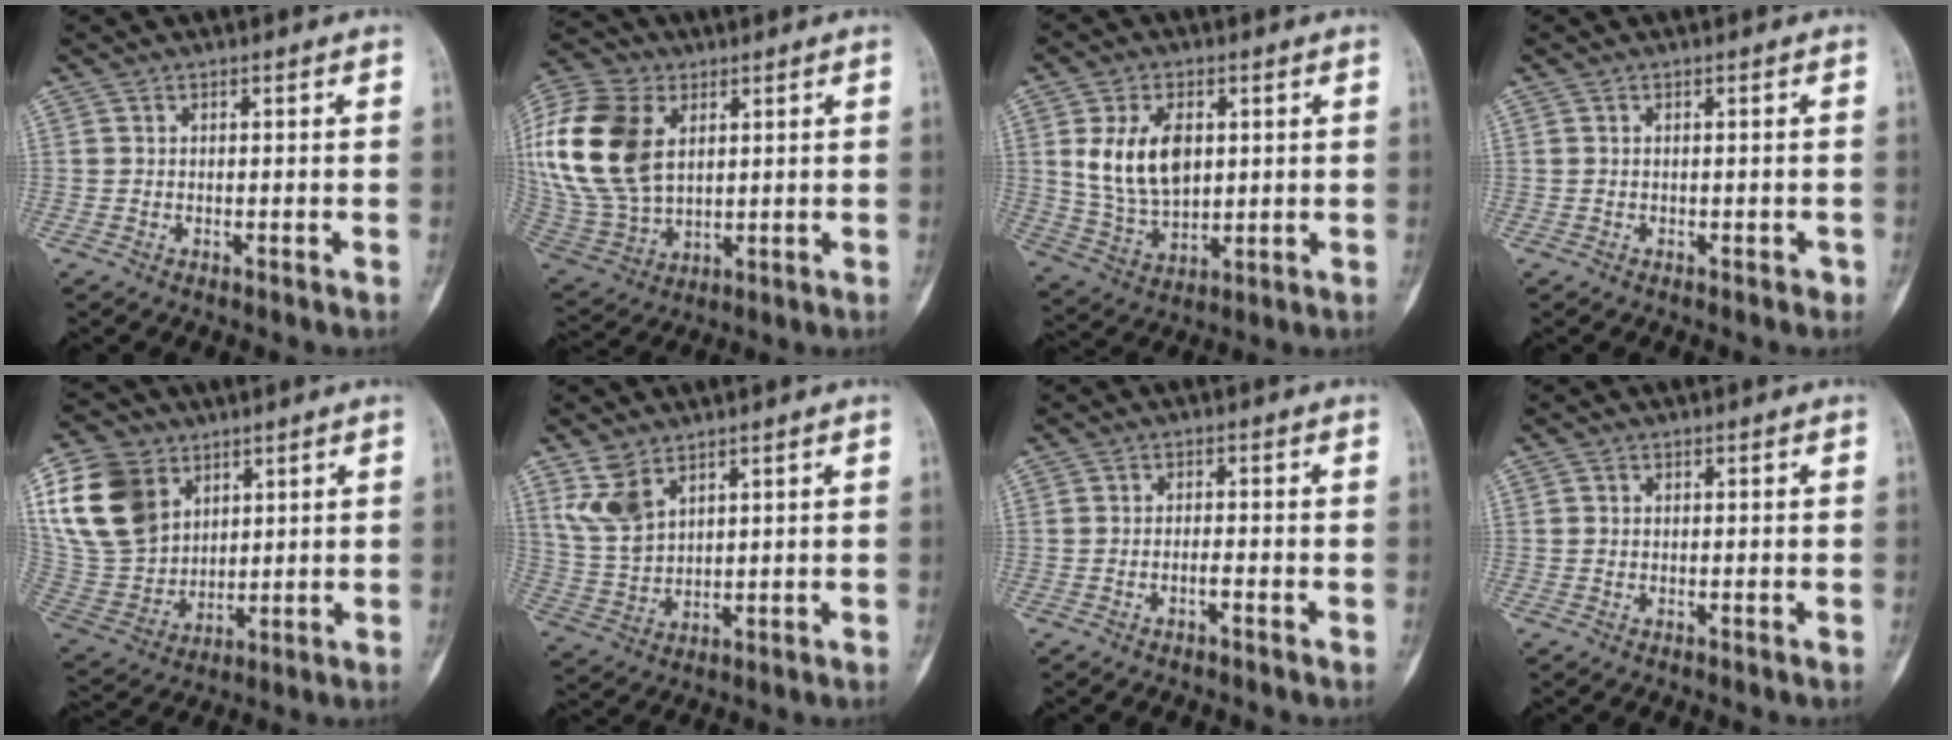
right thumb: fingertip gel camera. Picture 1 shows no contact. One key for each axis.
{"total": 23.6, "fx": 6.0, "fy": 15.9, "fz": 16.4, "tx": -0.373, "ty": -0.002, "tz": 0.121}
{"total": 12.4, "fx": 2.7, "fy": 7.8, "fz": 9.3, "tx": -0.154, "ty": -0.012, "tz": 0.062}
{"total": 0.6, "fx": -0.3, "fy": 0.4, "fz": 0.3, "tx": 0.003, "ty": 0.002, "tz": -0.004}
{"total": 18.1, "fx": 7.2, "fy": 13.5, "fz": 9.6, "tx": -0.180, "ty": -0.014, "tz": 0.152}
{"total": 7.4, "fx": 4.5, "fy": 4.1, "fz": 4.2, "tx": -0.078, "ty": -0.016, "tz": 0.105}
{"total": 1.5, "fx": -1.0, "fy": 0.4, "fz": 1.1, "tx": -0.018, "ty": 0.010, "tz": -0.018}
{"total": 0.0}